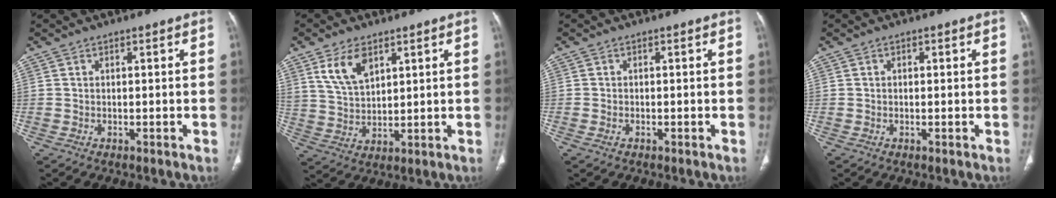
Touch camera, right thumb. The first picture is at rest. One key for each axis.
{"total": 8.1, "fx": 4.5, "fy": 4.4, "fz": 5.2, "tx": -0.088, "ty": -0.020, "tz": 0.095}
{"total": 0.7, "fx": -0.3, "fy": 0.5, "fz": 0.4, "tx": -0.012, "ty": 0.003, "tz": -0.005}
{"total": 0.5, "fx": 0.1, "fy": 0.4, "fz": 0.3, "tx": -0.002, "ty": 0.001, "tz": 0.000}